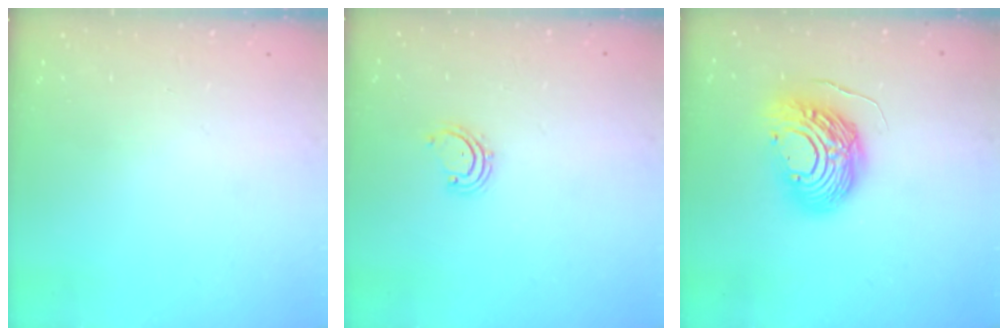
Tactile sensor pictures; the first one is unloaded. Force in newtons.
{"total": 2.6, "press": 2.6, "slide": 0.3}
{"total": 13.0, "press": 13.0, "slide": 1.1}